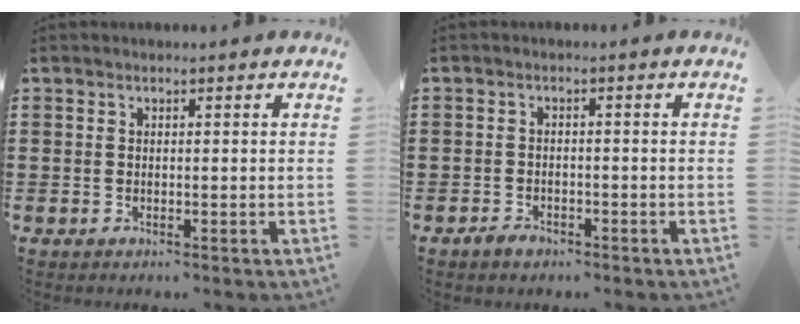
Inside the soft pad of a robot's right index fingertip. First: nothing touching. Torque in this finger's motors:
{"motor_torque": [-0.32, 1.14, -0.09, -0.08]}